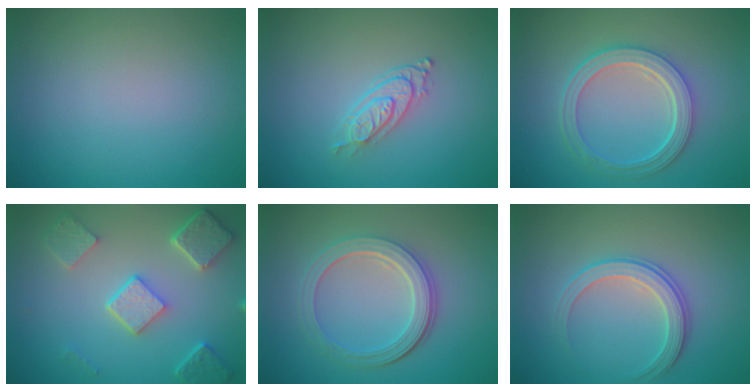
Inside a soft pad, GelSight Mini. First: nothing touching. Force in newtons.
{"total": 2.8, "press": 2.2, "slide": 1.7}
{"total": 4.9, "press": 3.9, "slide": 3.0}
{"total": 5.4, "press": 4.2, "slide": 3.4}
{"total": 4.9, "press": 3.7, "slide": 3.2}
{"total": 2.9, "press": 2.8, "slide": 0.6}